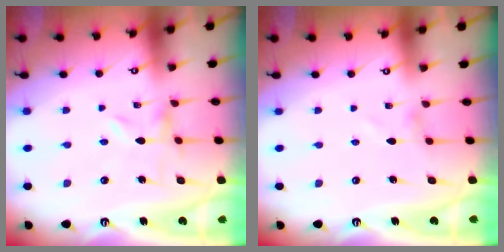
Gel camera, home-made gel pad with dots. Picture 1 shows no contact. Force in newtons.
{"total": 0.7, "press": 0.7, "slide": 0.1}